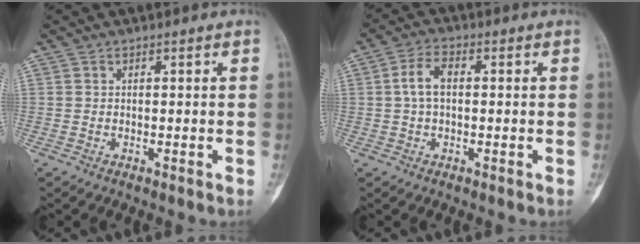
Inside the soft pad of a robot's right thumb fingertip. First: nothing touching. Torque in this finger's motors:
{"motor_torque": [2.27, 2.73, 0.59, 0.02, 0.17]}